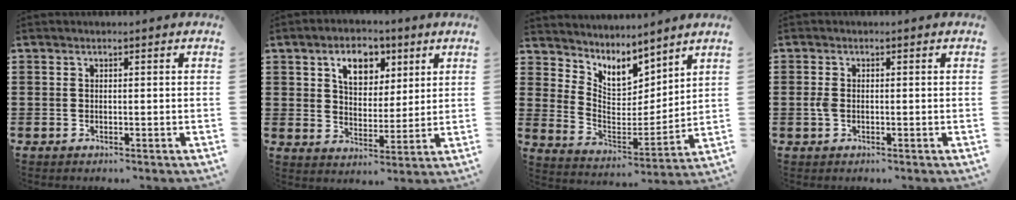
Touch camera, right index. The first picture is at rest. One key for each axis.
{"total": 6.9, "fx": 3.4, "fy": 4.6, "fz": 3.9, "tx": -0.066, "ty": 0.006, "tz": 0.054}
{"total": 5.9, "fx": 5.2, "fy": 2.6, "fz": 1.0, "tx": -0.049, "ty": -0.048, "tz": 0.092}
{"total": 1.7, "fx": -0.3, "fy": 1.0, "fz": 1.3, "tx": -0.042, "ty": -0.003, "tz": -0.012}